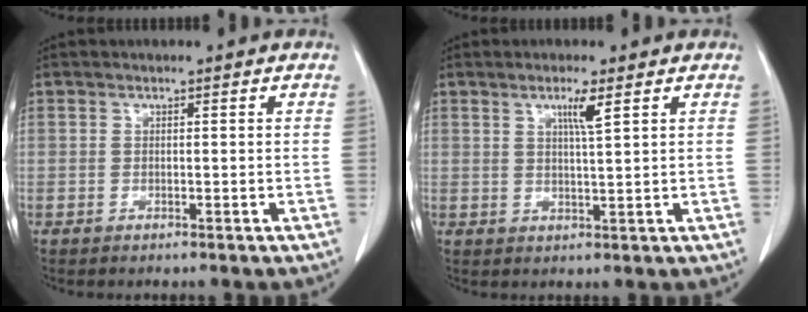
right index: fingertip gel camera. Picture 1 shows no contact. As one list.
[{"total": 3.3, "force": [1.7, -0.3, 2.9], "torque": [-0.054, -0.005, 0.031]}]